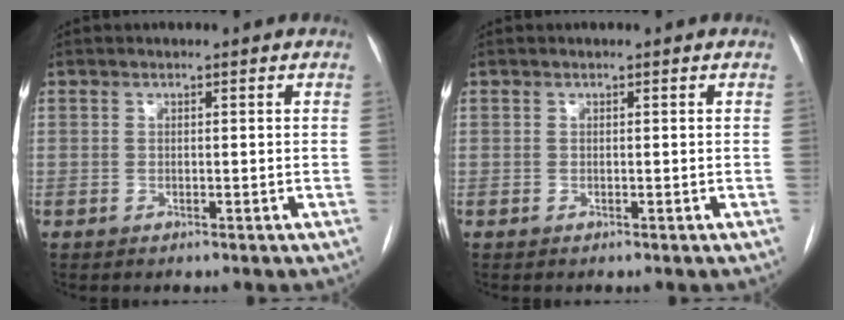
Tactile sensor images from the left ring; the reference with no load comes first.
{"total": 0.0}